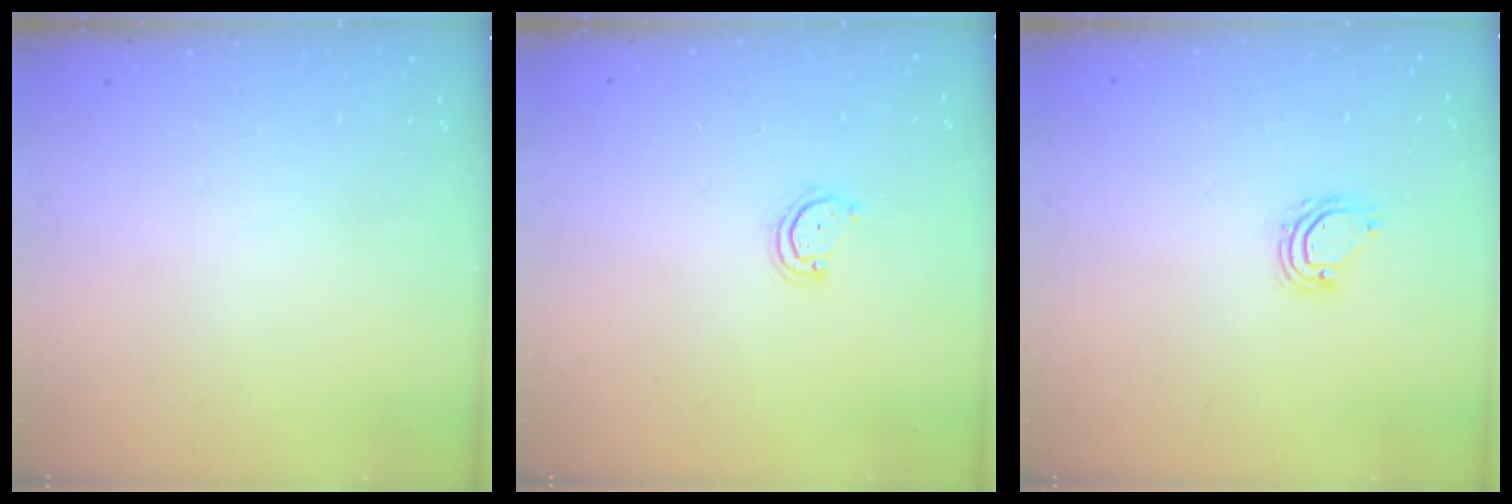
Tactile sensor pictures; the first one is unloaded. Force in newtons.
{"total": 3.1, "press": 3.1, "slide": 0.2}
{"total": 4.9, "press": 4.9, "slide": 0.4}